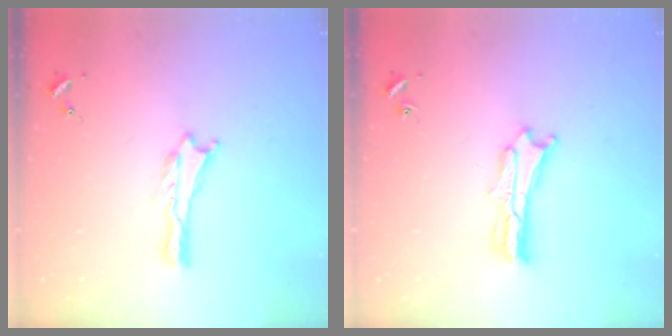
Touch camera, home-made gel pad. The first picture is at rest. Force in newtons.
{"total": 2.5, "press": 2.5, "slide": 0.1}